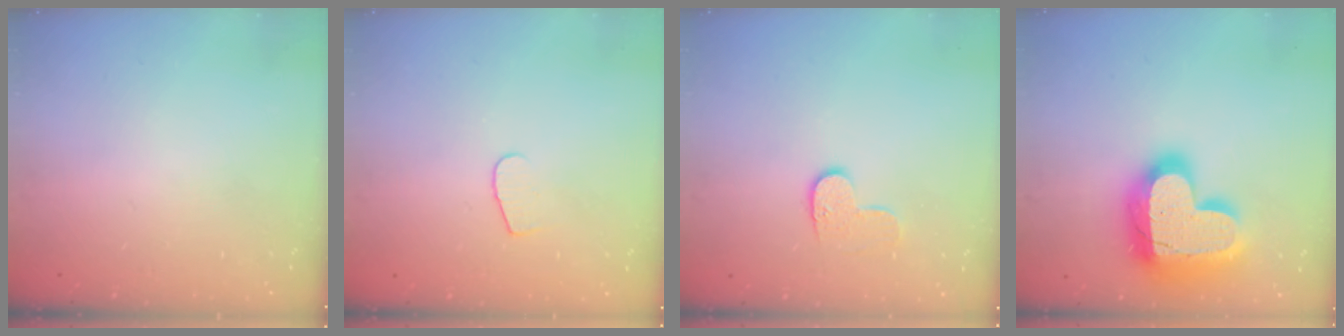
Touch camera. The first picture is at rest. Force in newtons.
{"total": 4.6, "press": 4.5, "slide": 0.4}
{"total": 6.2, "press": 6.2, "slide": 0.3}
{"total": 26.7, "press": 26.6, "slide": 1.8}